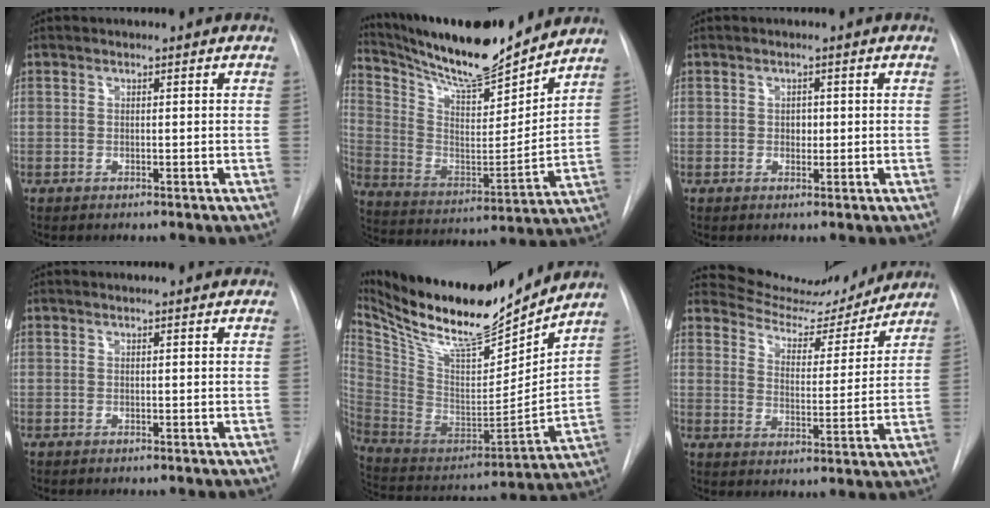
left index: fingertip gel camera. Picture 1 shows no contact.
{"total": 18.9, "force": [17.2, 2.3, 7.5], "torque": [-0.146, -0.020, 0.288]}
{"total": 1.2, "force": [-0.1, 1.0, 0.7], "torque": [-0.007, -0.001, -0.001]}
{"total": 1.7, "force": [1.6, 0.2, 0.6], "torque": [-0.011, 0.015, 0.019]}
{"total": 24.1, "force": [20.8, 4.0, 11.4], "torque": [-0.215, -0.026, 0.350]}
{"total": 12.0, "force": [11.7, 2.2, 0.7], "torque": [-0.009, -0.016, 0.170]}